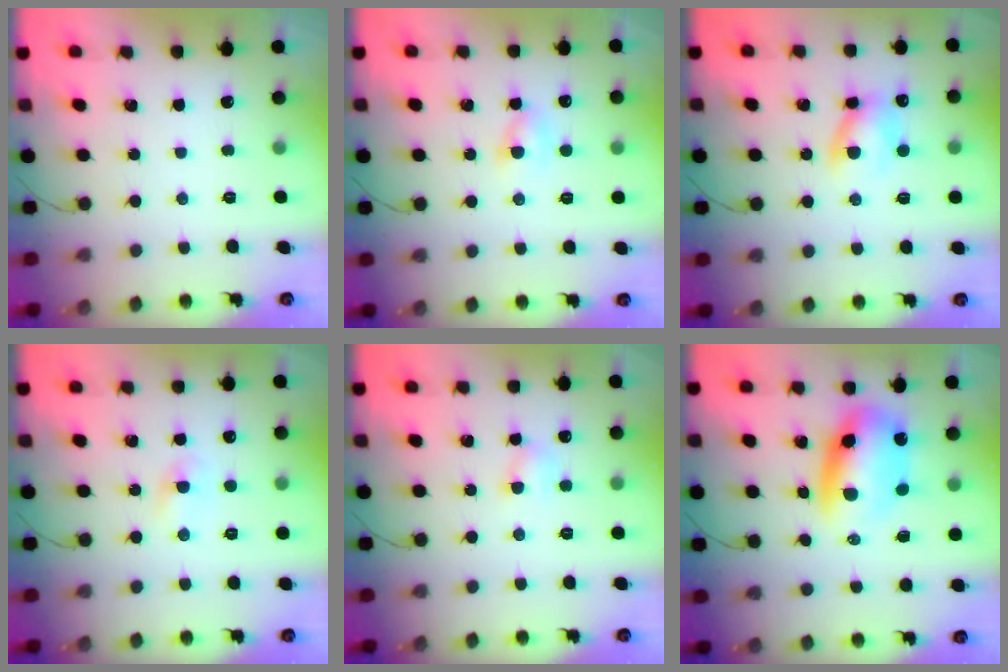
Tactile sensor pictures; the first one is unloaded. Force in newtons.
{"total": 2.8, "press": 2.6, "slide": 1.1}
{"total": 8.3, "press": 8.1, "slide": 1.5}
{"total": 1.2, "press": 1.0, "slide": 0.7}
{"total": 4.7, "press": 4.5, "slide": 1.2}
{"total": 10.9, "press": 10.5, "slide": 2.9}